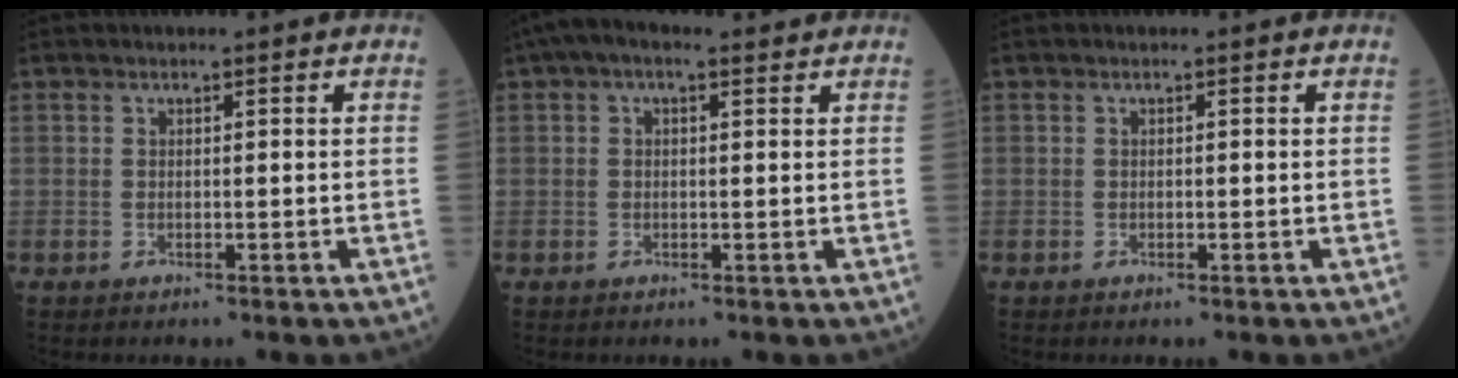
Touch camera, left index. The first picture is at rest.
{"total": 4.2, "force": [2.6, 1.7, 2.8], "torque": [-0.061, 0.034, 0.041]}
{"total": 0.0}